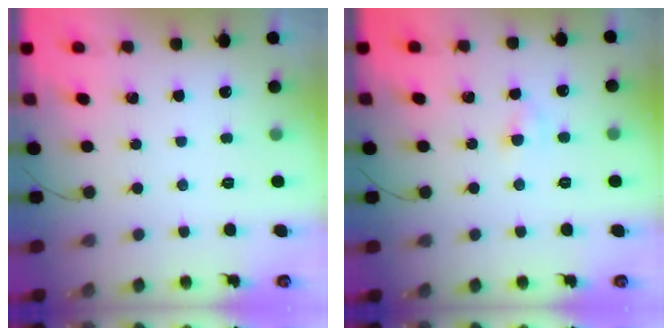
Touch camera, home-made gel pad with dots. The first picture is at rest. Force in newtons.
{"total": 3.0, "press": 2.8, "slide": 1.2}